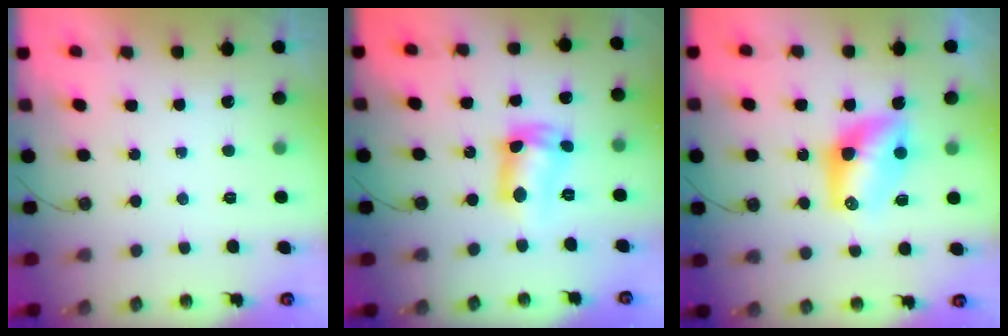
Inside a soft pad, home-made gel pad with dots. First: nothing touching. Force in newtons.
{"total": 11.3, "press": 10.6, "slide": 3.7}
{"total": 9.3, "press": 9.2, "slide": 0.6}